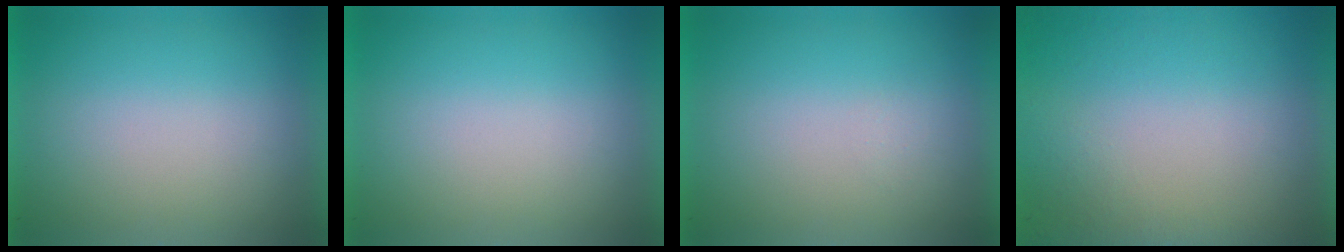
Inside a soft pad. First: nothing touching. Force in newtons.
{"total": 0.0}
{"total": 1.3}
{"total": 8.2}